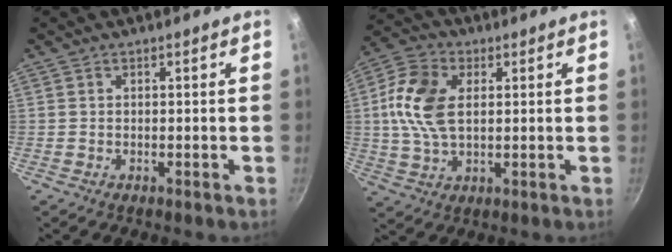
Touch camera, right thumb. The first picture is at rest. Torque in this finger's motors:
{"motor_torque": [-0.45, 0.78, 0.59, 0.04, 0.12]}